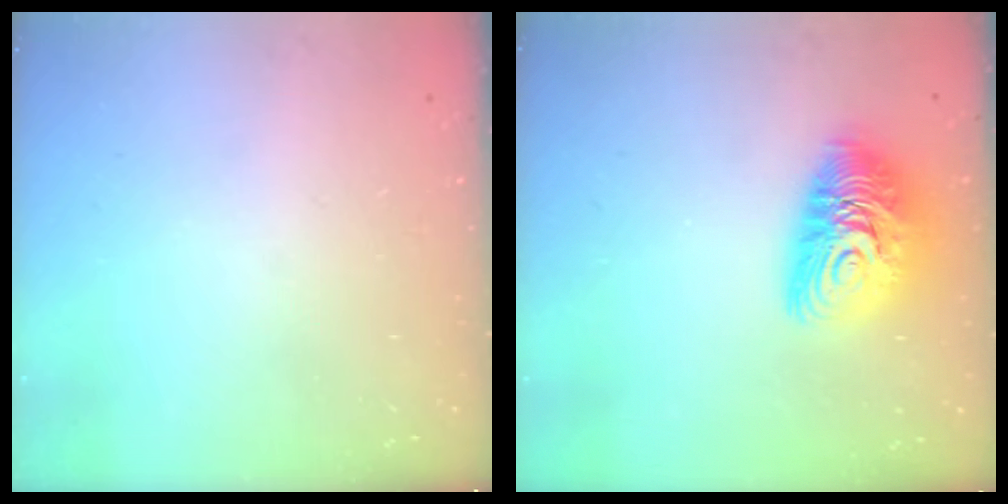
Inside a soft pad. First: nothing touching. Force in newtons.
{"total": 12.9, "press": 12.9, "slide": 1.0}